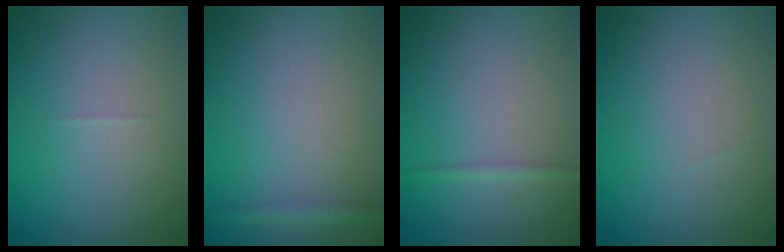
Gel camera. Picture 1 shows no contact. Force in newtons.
{"total": 1.6, "press": 1.6, "slide": 0.1}
{"total": 0.8, "press": 0.8, "slide": 0.1}
{"total": 0.0}